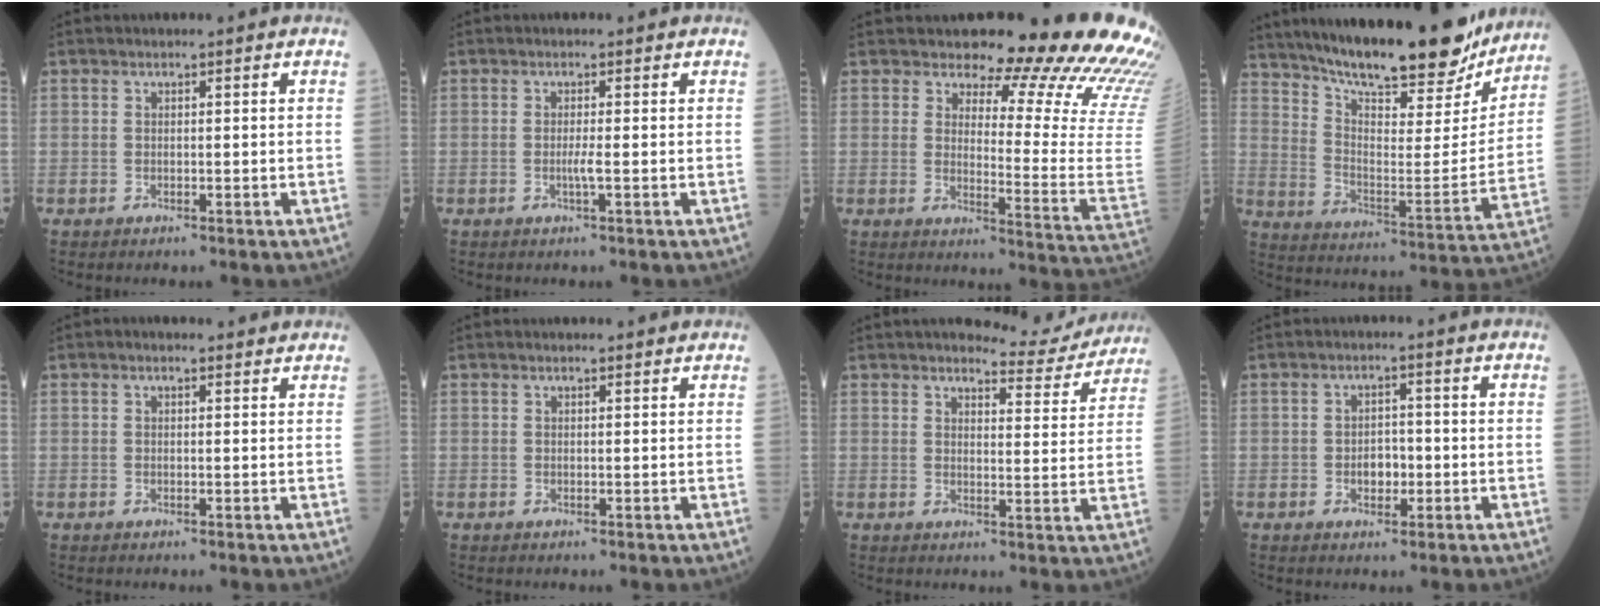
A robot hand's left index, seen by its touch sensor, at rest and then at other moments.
{"total": 1.3, "force": [-0.2, -0.3, 1.3], "torque": [-0.028, -0.001, -0.007]}
{"total": 20.1, "force": [18.1, 2.2, 8.4], "torque": [-0.099, -0.130, 0.188]}
{"total": 26.2, "force": [22.0, 5.5, 13.2], "torque": [-0.213, -0.017, 0.313]}
{"total": 2.1, "force": [1.7, 0.8, 1.1], "torque": [-0.020, 0.016, 0.020]}
{"total": 2.4, "force": [2.1, 0.3, 1.0], "torque": [-0.014, 0.015, 0.024]}
{"total": 7.9, "force": [7.8, 1.2, 0.7], "torque": [-0.005, -0.016, 0.090]}
{"total": 3.0, "force": [-0.7, 2.0, 2.2], "torque": [-0.032, 0.005, -0.010]}